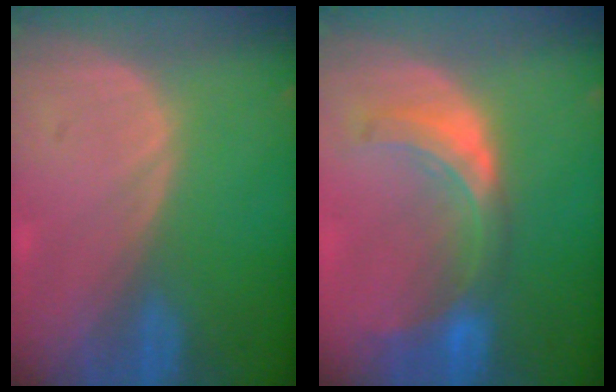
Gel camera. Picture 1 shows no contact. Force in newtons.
{"total": 8.0, "press": 7.1, "slide": 3.8}